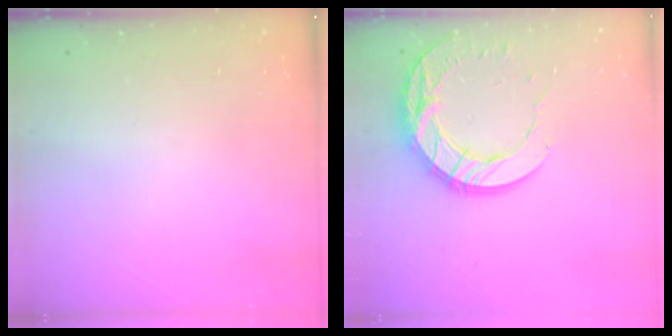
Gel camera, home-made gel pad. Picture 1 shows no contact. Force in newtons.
{"total": 14.8, "press": 14.7, "slide": 1.1}